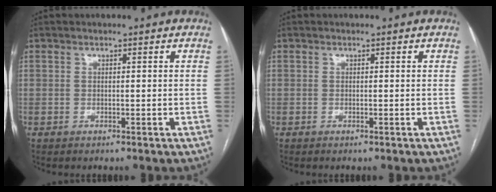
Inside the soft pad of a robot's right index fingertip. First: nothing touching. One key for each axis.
{"total": 0.0}